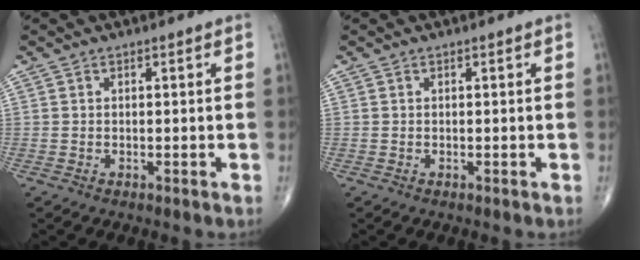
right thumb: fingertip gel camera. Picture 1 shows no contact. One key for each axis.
{"total": 0.0}